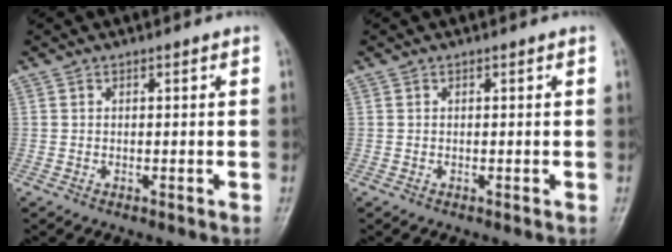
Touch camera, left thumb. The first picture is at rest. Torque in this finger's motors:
{"motor_torque": [-0.01, 0.01, 0.00, 0.00, 0.00]}